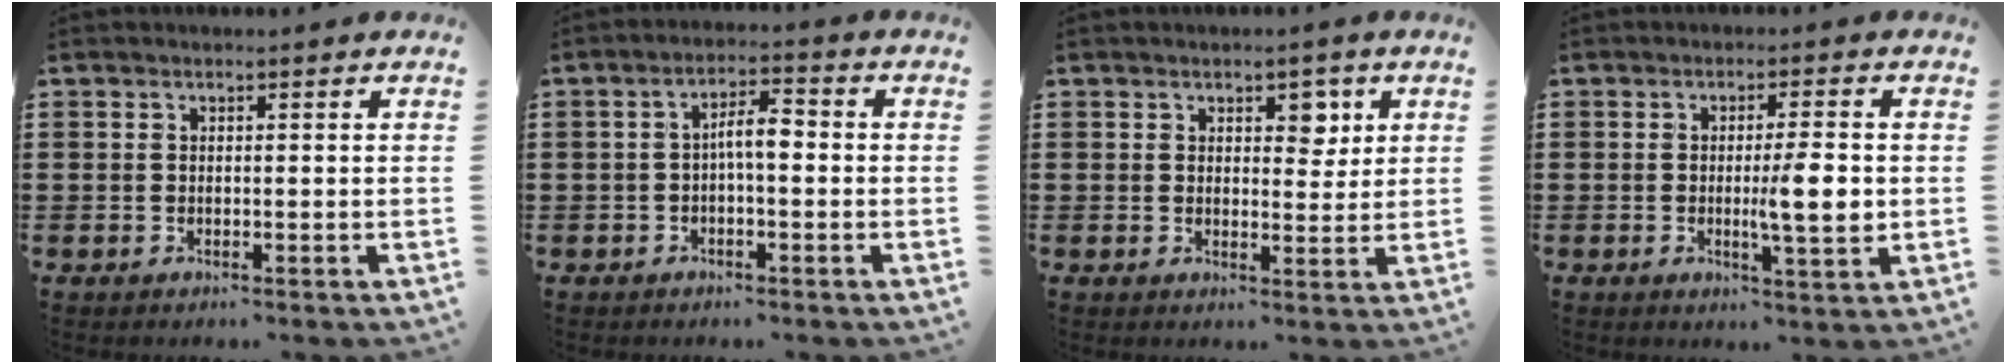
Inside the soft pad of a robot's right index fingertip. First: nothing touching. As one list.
[{"total": 4.0, "force": [-0.4, 1.1, 3.8], "torque": [-0.072, 0.011, -0.011]}, {"total": 3.7, "force": [1.9, 2.2, 2.3], "torque": [-0.020, -0.002, 0.026]}, {"total": 6.5, "force": [-0.2, 1.1, 6.4], "torque": [-0.096, -0.008, -0.009]}]